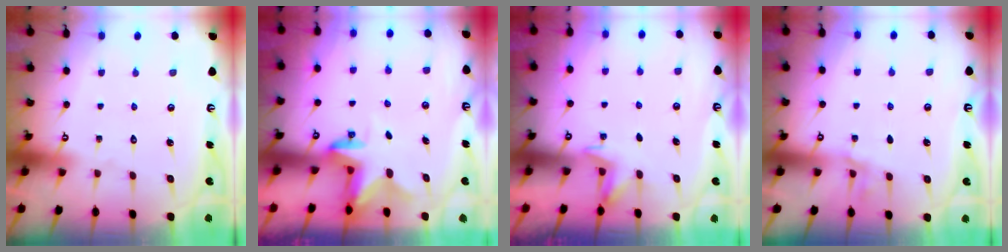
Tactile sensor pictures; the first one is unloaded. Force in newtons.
{"total": 2.5, "press": 2.5, "slide": 0.5}
{"total": 2.4, "press": 2.1, "slide": 1.2}
{"total": 1.3, "press": 1.2, "slide": 0.3}